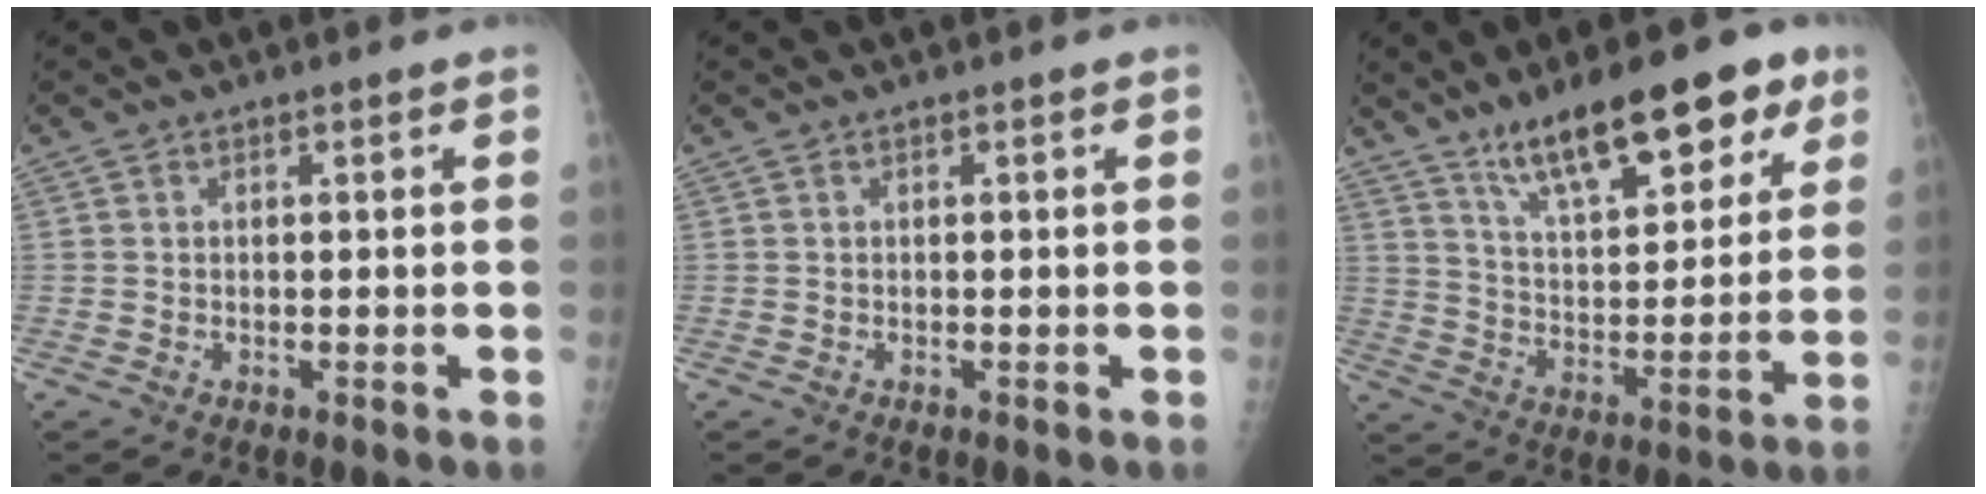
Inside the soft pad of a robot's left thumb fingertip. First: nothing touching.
{"total": 0.0}
{"total": 18.9, "force": [11.9, 6.7, 13.1], "torque": [-0.165, -0.044, 0.199]}